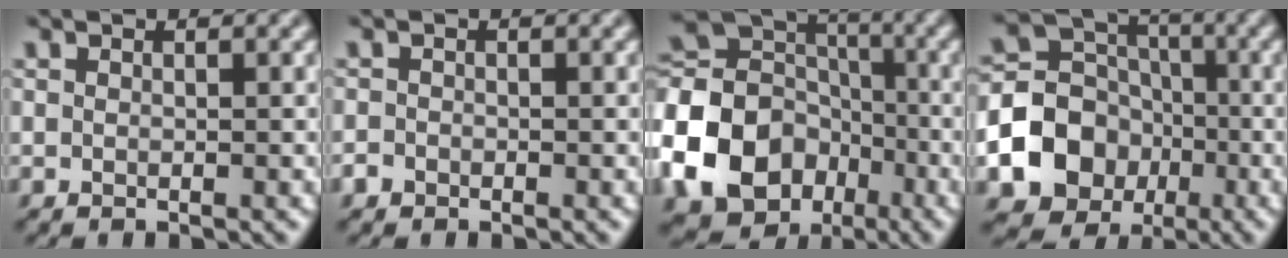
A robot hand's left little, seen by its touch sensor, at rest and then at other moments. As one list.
[{"total": 1.1, "force": [-0.7, 0.8, 0.2], "torque": [0.001, 0.001, -0.011]}, {"total": 16.4, "force": [-6.2, 13.4, 7.2], "torque": [-0.179, -0.015, -0.136]}, {"total": 10.7, "force": [-3.7, 9.2, 4.0], "torque": [-0.085, -0.015, -0.093]}]